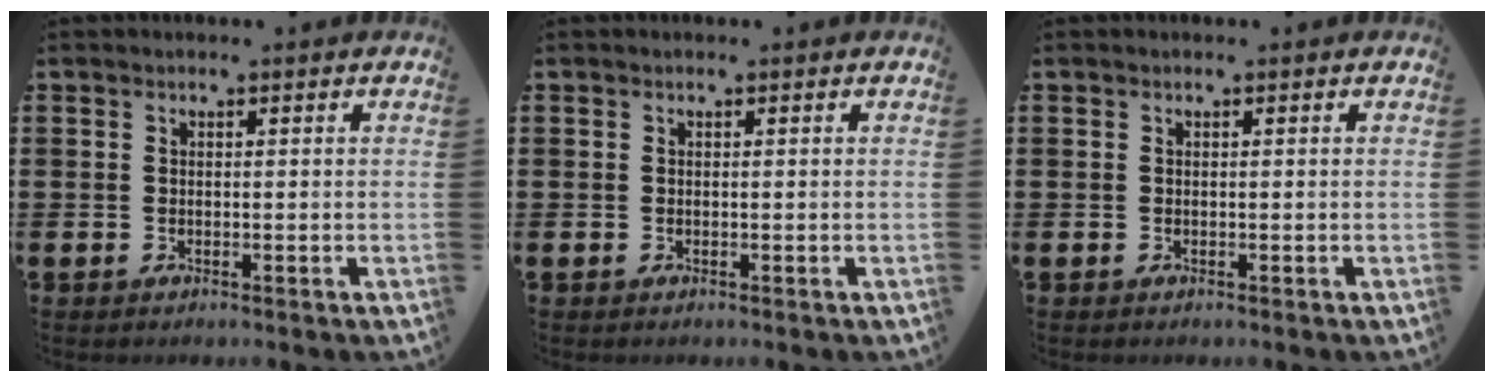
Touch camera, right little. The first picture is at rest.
{"total": 0.0}
{"total": 0.0}